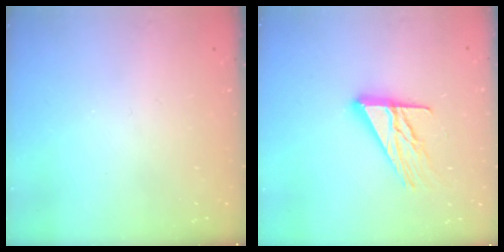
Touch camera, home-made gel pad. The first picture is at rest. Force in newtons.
{"total": 13.8, "press": 13.8, "slide": 1.1}